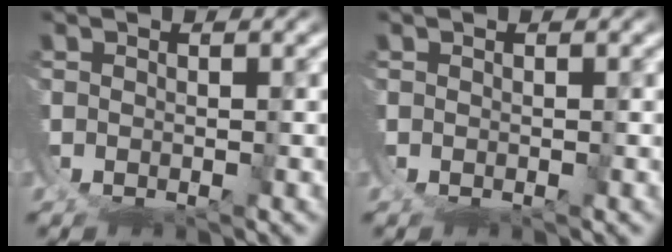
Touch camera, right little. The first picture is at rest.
{"total": 0.0}